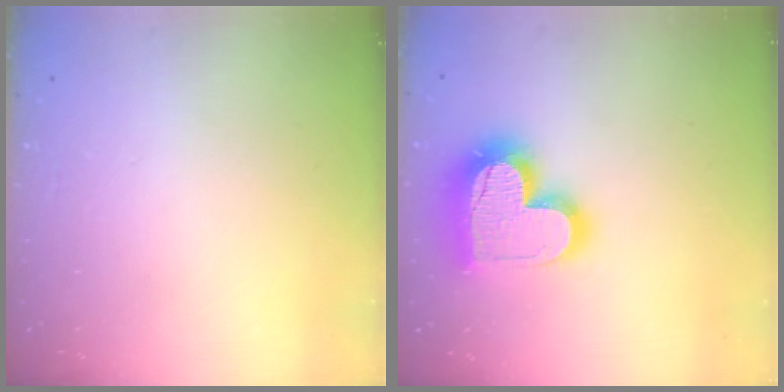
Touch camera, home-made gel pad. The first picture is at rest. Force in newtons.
{"total": 17.8, "press": 17.7, "slide": 1.5}